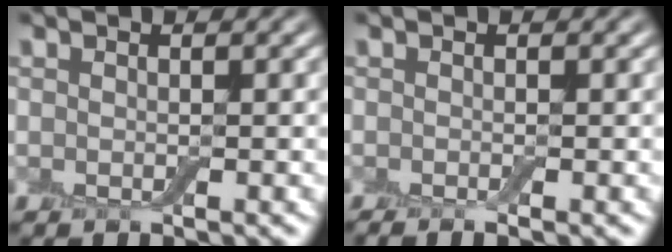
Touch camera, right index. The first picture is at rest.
{"total": 1.2, "force": [-0.7, 0.2, 1.0], "torque": [-0.008, -0.005, -0.011]}